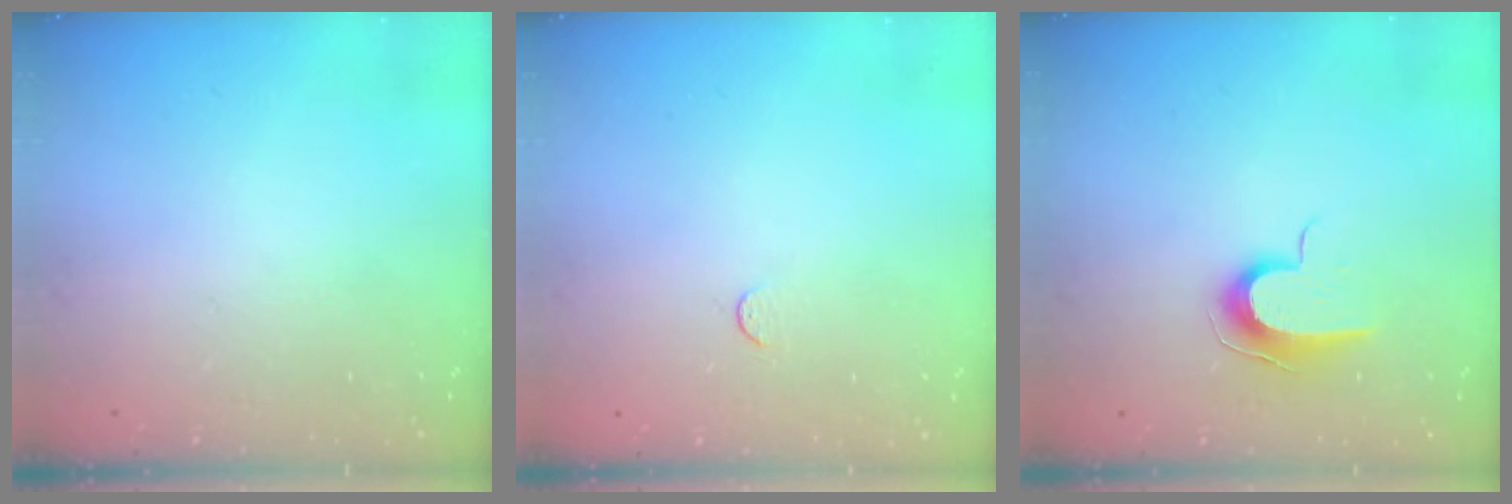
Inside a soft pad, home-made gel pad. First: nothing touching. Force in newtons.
{"total": 3.7, "press": 3.7, "slide": 0.4}
{"total": 9.0, "press": 9.0, "slide": 1.0}